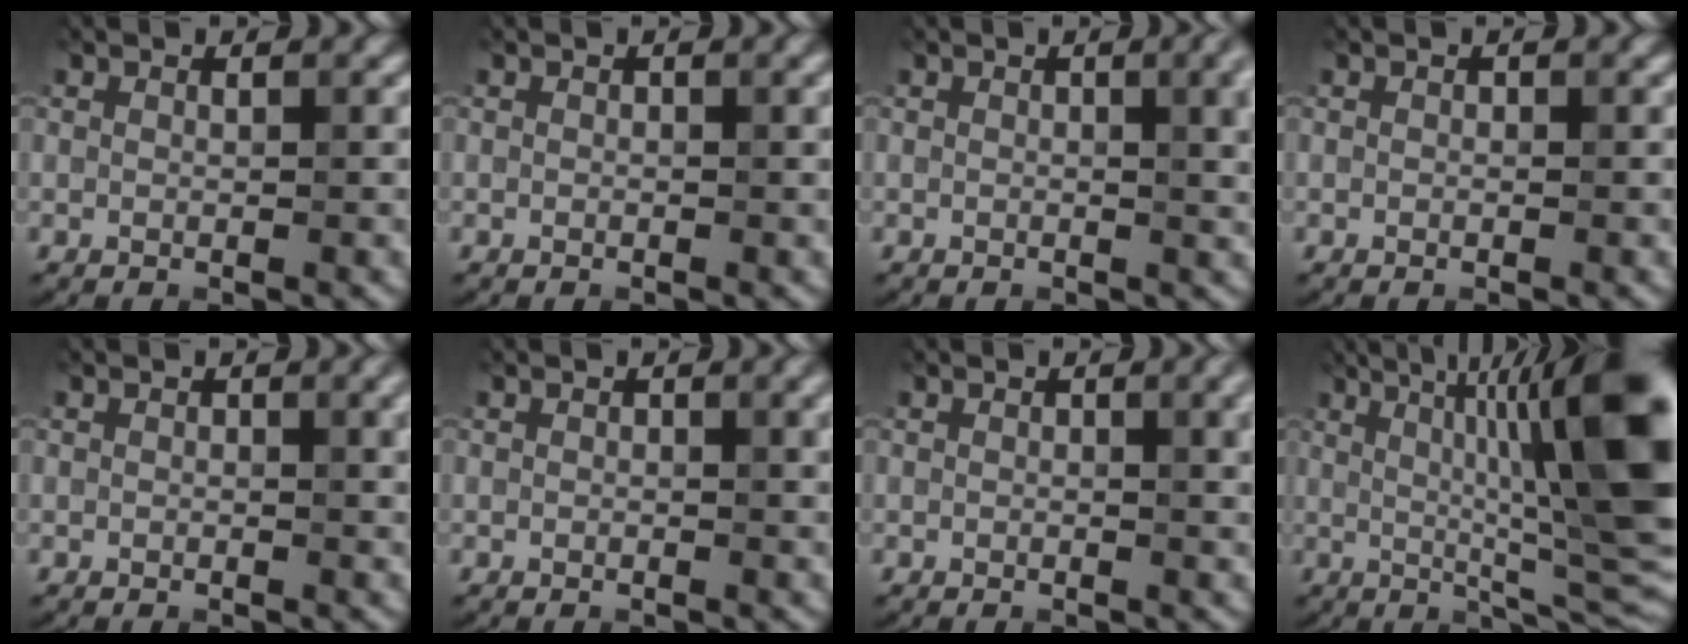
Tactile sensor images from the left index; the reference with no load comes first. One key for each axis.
{"total": 1.1, "fx": 0.4, "fy": 0.4, "fz": 1.0, "tx": -0.010, "ty": 0.002, "tz": 0.004}
{"total": 6.5, "fx": 2.0, "fy": 3.0, "fz": 5.4, "tx": -0.025, "ty": 0.029, "tz": 0.022}
{"total": 0.0}
{"total": 2.9, "fx": 1.1, "fy": 1.1, "fz": 2.5, "tx": -0.018, "ty": 0.009, "tz": 0.021}
{"total": 2.6, "fx": 0.9, "fy": 1.0, "fz": 2.2, "tx": -0.016, "ty": 0.007, "tz": 0.018}
{"total": 4.1, "fx": 1.5, "fy": 1.7, "fz": 3.5, "tx": -0.024, "ty": 0.017, "tz": 0.021}
{"total": 13.5, "fx": 2.3, "fy": 2.4, "fz": 13.1, "tx": -0.172, "ty": 0.016, "tz": 0.045}